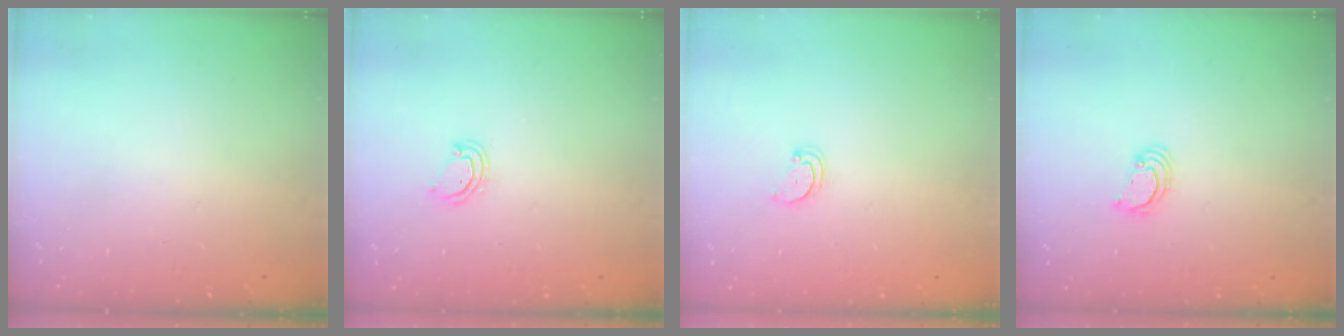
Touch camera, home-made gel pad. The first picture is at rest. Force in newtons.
{"total": 3.4, "press": 3.4, "slide": 0.2}
{"total": 2.7, "press": 2.7, "slide": 0.3}
{"total": 2.2, "press": 2.2, "slide": 0.1}